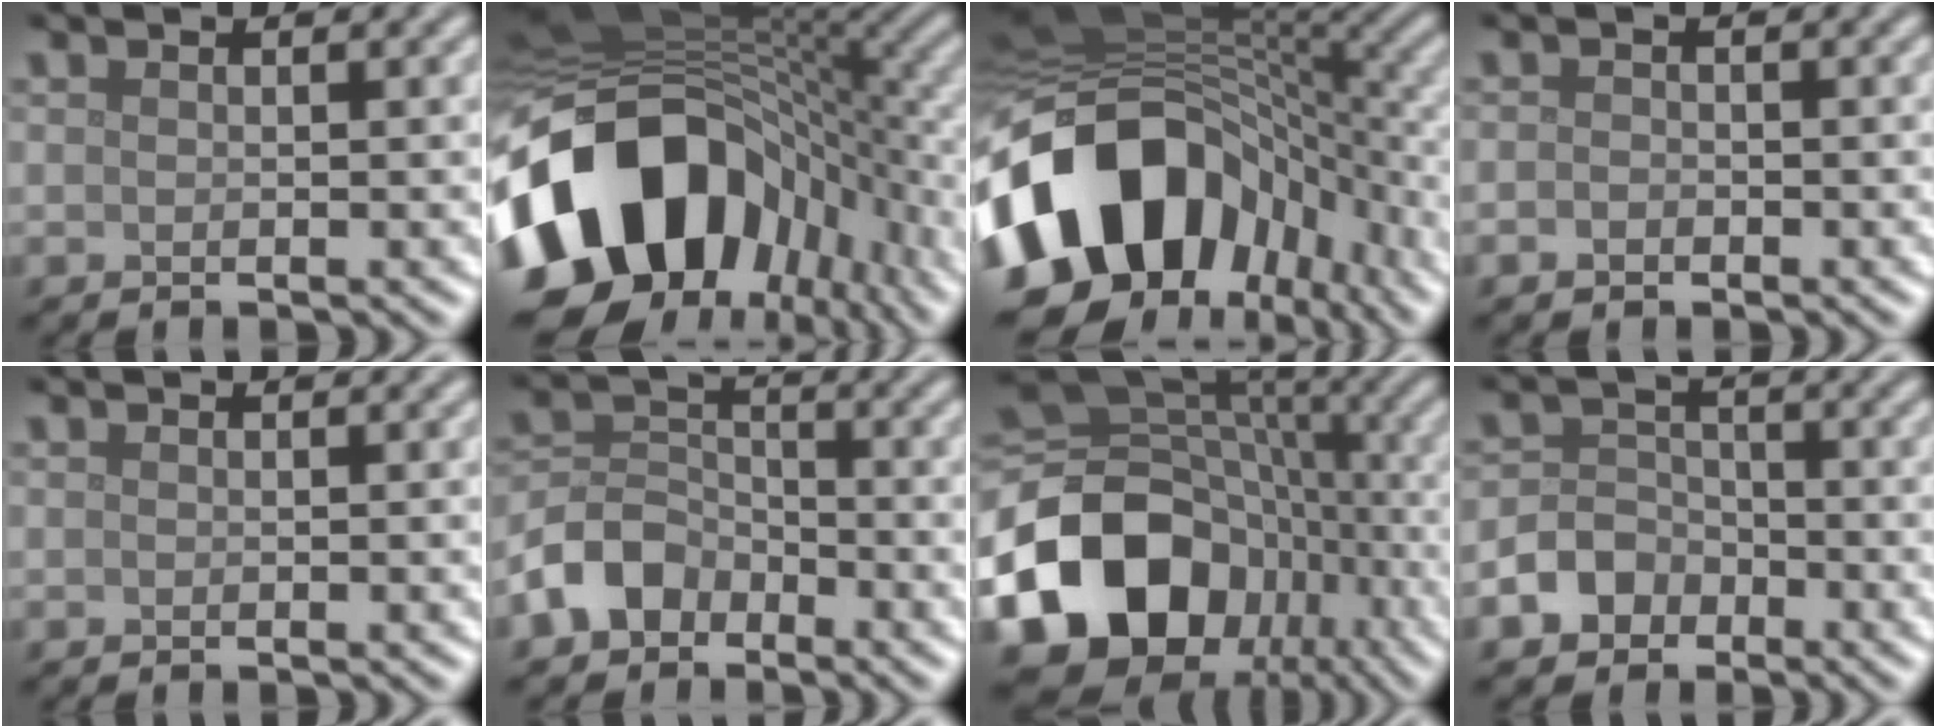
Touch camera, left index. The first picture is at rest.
{"total": 18.0, "force": [-6.2, 12.4, 11.5], "torque": [-0.222, -0.029, -0.101]}
{"total": 16.3, "force": [-5.8, 11.5, 10.1], "torque": [-0.194, -0.005, -0.098]}
{"total": 0.9, "force": [-0.5, 0.6, 0.3], "torque": [-0.006, -0.002, -0.011]}
{"total": 0.0}
{"total": 4.4, "force": [-2.8, 3.0, 1.6], "torque": [-0.033, 0.004, -0.066]}
{"total": 16.1, "force": [-6.3, 12.5, 8.0], "torque": [-0.161, -0.010, -0.117]}
{"total": 4.0, "force": [-2.3, 3.1, 1.1], "torque": [0.000, 0.000, -0.053]}